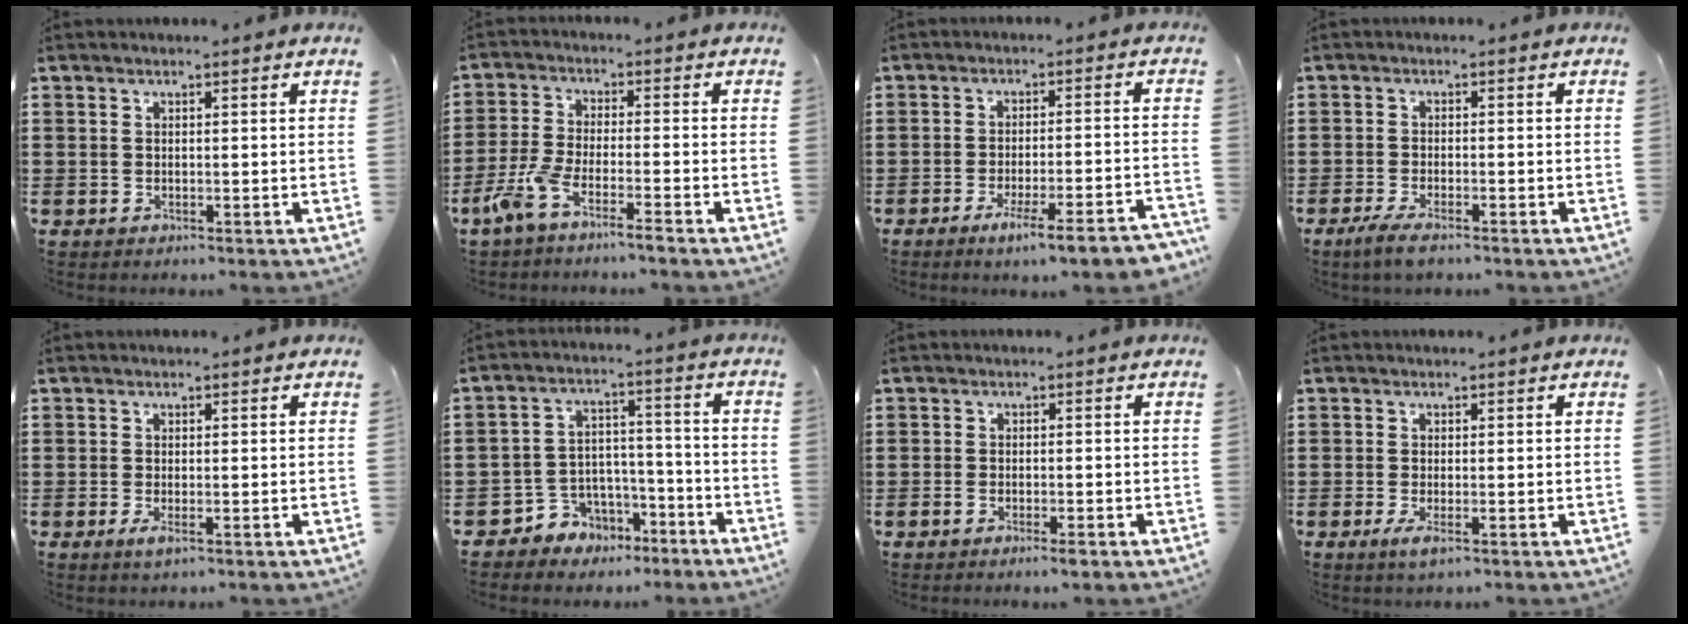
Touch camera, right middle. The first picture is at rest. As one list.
[{"total": 5.7, "force": [-4.4, 0.4, 3.6], "torque": [-0.102, -0.019, -0.089]}, {"total": 6.1, "force": [-4.4, 0.0, 4.3], "torque": [-0.062, -0.011, -0.074]}, {"total": 2.8, "force": [-2.0, 0.4, 1.9], "torque": [-0.046, -0.002, -0.041]}, {"total": 1.4, "force": [-0.3, 0.2, 1.3], "torque": [-0.024, -0.005, -0.004]}, {"total": 5.2, "force": [-4.0, 3.2, -0.1], "torque": [-0.010, 0.009, -0.081]}, {"total": 1.7, "force": [-1.1, 0.4, 1.2], "torque": [-0.021, -0.001, -0.020]}, {"total": 1.8, "force": [-0.6, 0.3, 1.7], "torque": [-0.037, -0.009, -0.012]}]